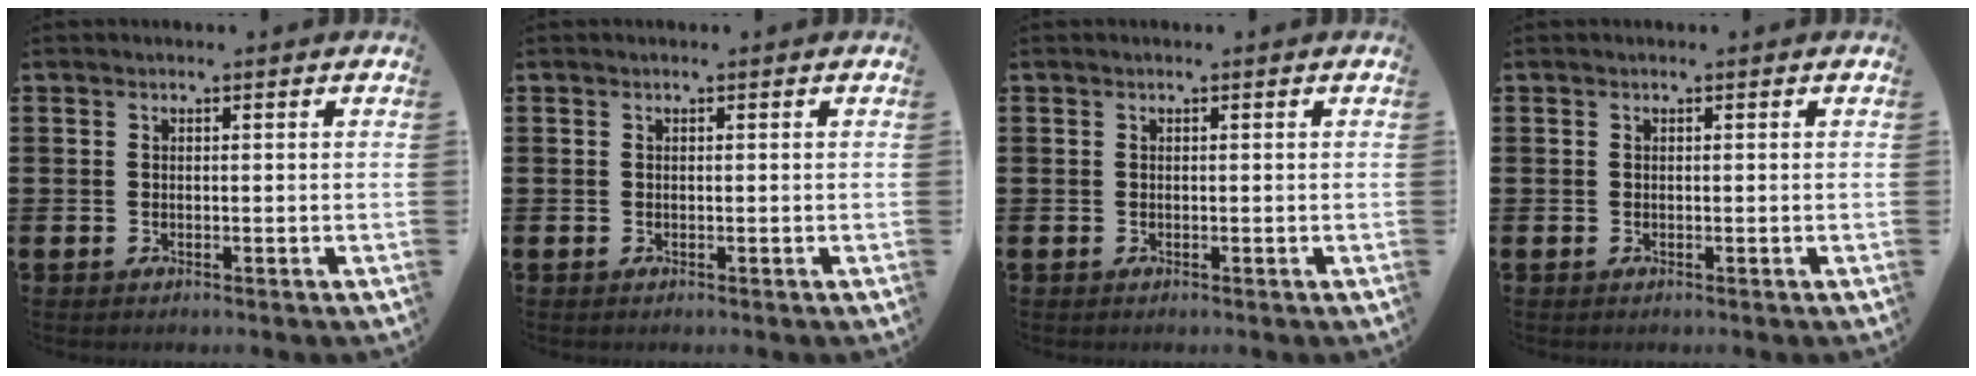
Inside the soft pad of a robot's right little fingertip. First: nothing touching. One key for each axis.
{"total": 0.0}
{"total": 0.0}
{"total": 0.0}